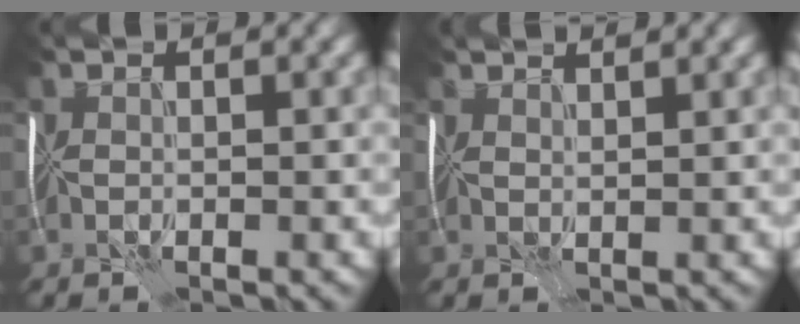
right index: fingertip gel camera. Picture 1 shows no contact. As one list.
[{"total": 2.8, "force": [2.5, 0.6, 1.1], "torque": [-0.013, 0.010, 0.025]}]